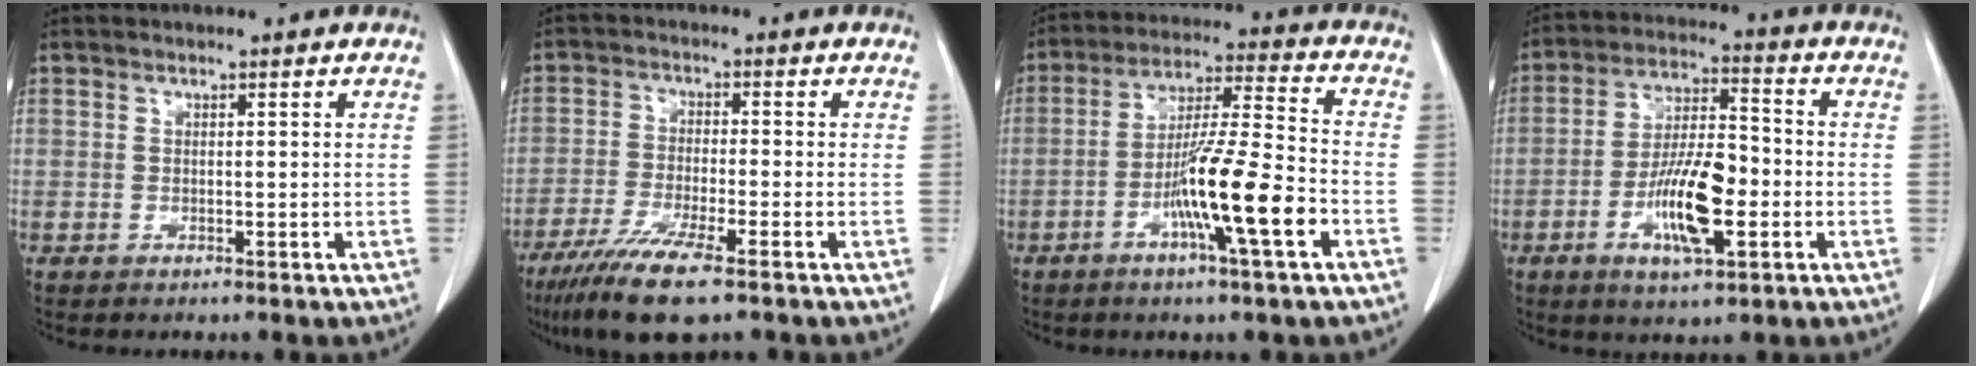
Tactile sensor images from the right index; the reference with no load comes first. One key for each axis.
{"total": 9.2, "fx": -6.2, "fy": 0.8, "fz": 6.7, "tx": -0.125, "ty": -0.025, "tz": -0.108}
{"total": 12.9, "fx": -4.9, "fy": -0.2, "fz": 11.9, "tx": -0.214, "ty": -0.004, "tz": -0.089}
{"total": 11.7, "fx": -3.5, "fy": 3.1, "fz": 10.7, "tx": -0.206, "ty": -0.001, "tz": -0.061}